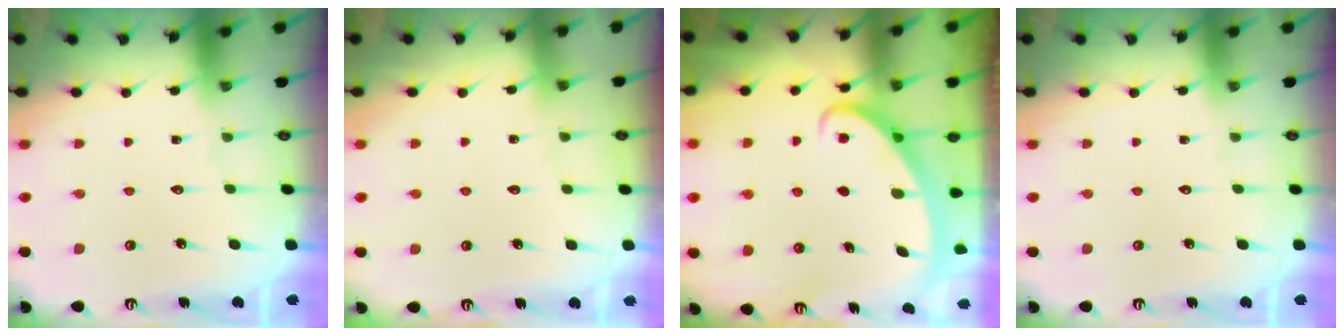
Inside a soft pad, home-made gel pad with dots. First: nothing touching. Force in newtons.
{"total": 2.2, "press": 2.2, "slide": 0.3}
{"total": 2.5, "press": 2.5, "slide": 0.3}
{"total": 0.0}